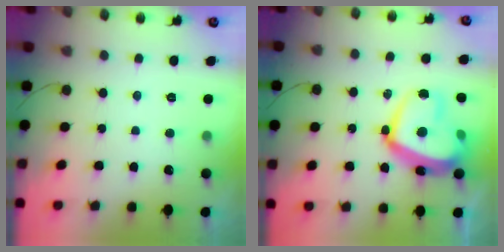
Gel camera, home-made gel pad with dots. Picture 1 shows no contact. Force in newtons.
{"total": 21.3, "press": 21.2, "slide": 1.6}